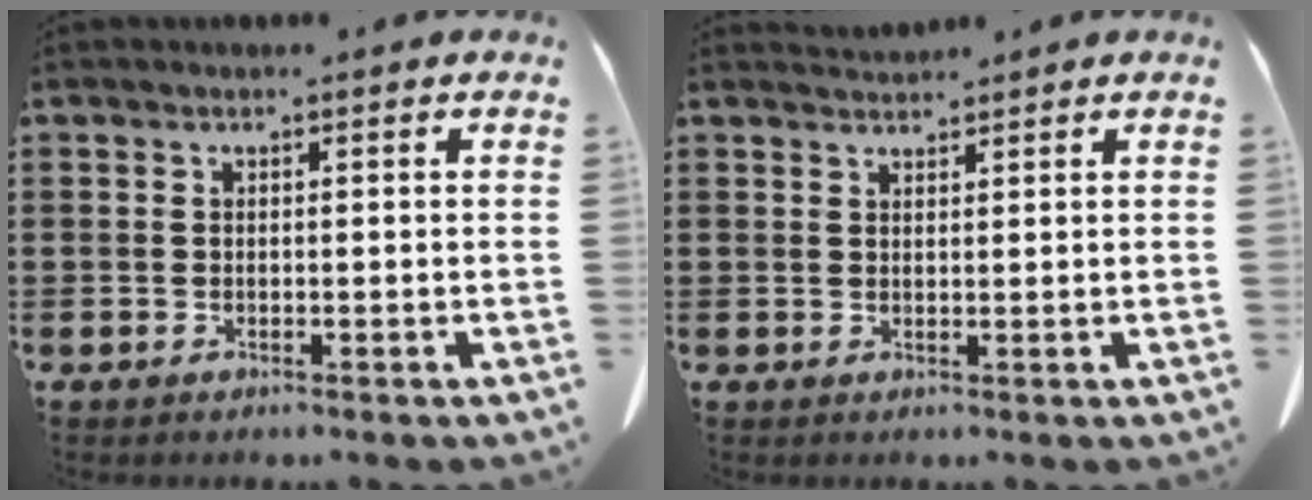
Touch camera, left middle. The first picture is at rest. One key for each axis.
{"total": 1.4, "fx": 1.4, "fy": 0.2, "fz": 0.1, "tx": -0.005, "ty": 0.002, "tz": 0.027}